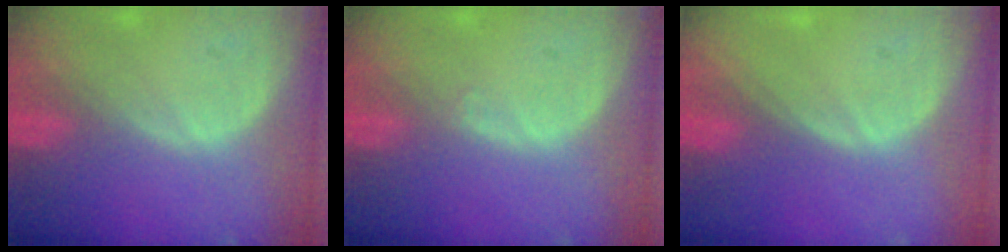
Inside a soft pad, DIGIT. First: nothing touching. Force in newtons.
{"total": 0.6, "press": 0.4, "slide": 0.4}
{"total": 0.0}